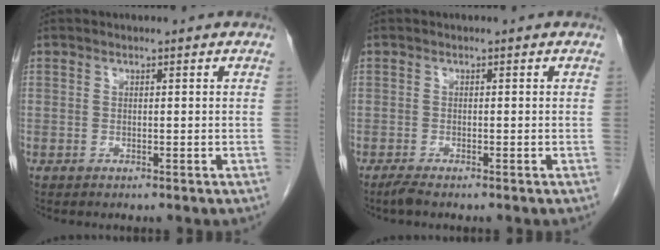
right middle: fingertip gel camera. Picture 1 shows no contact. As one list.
[{"total": 1.6, "force": [-1.3, 0.1, 0.9], "torque": [-0.030, -0.007, -0.027]}]